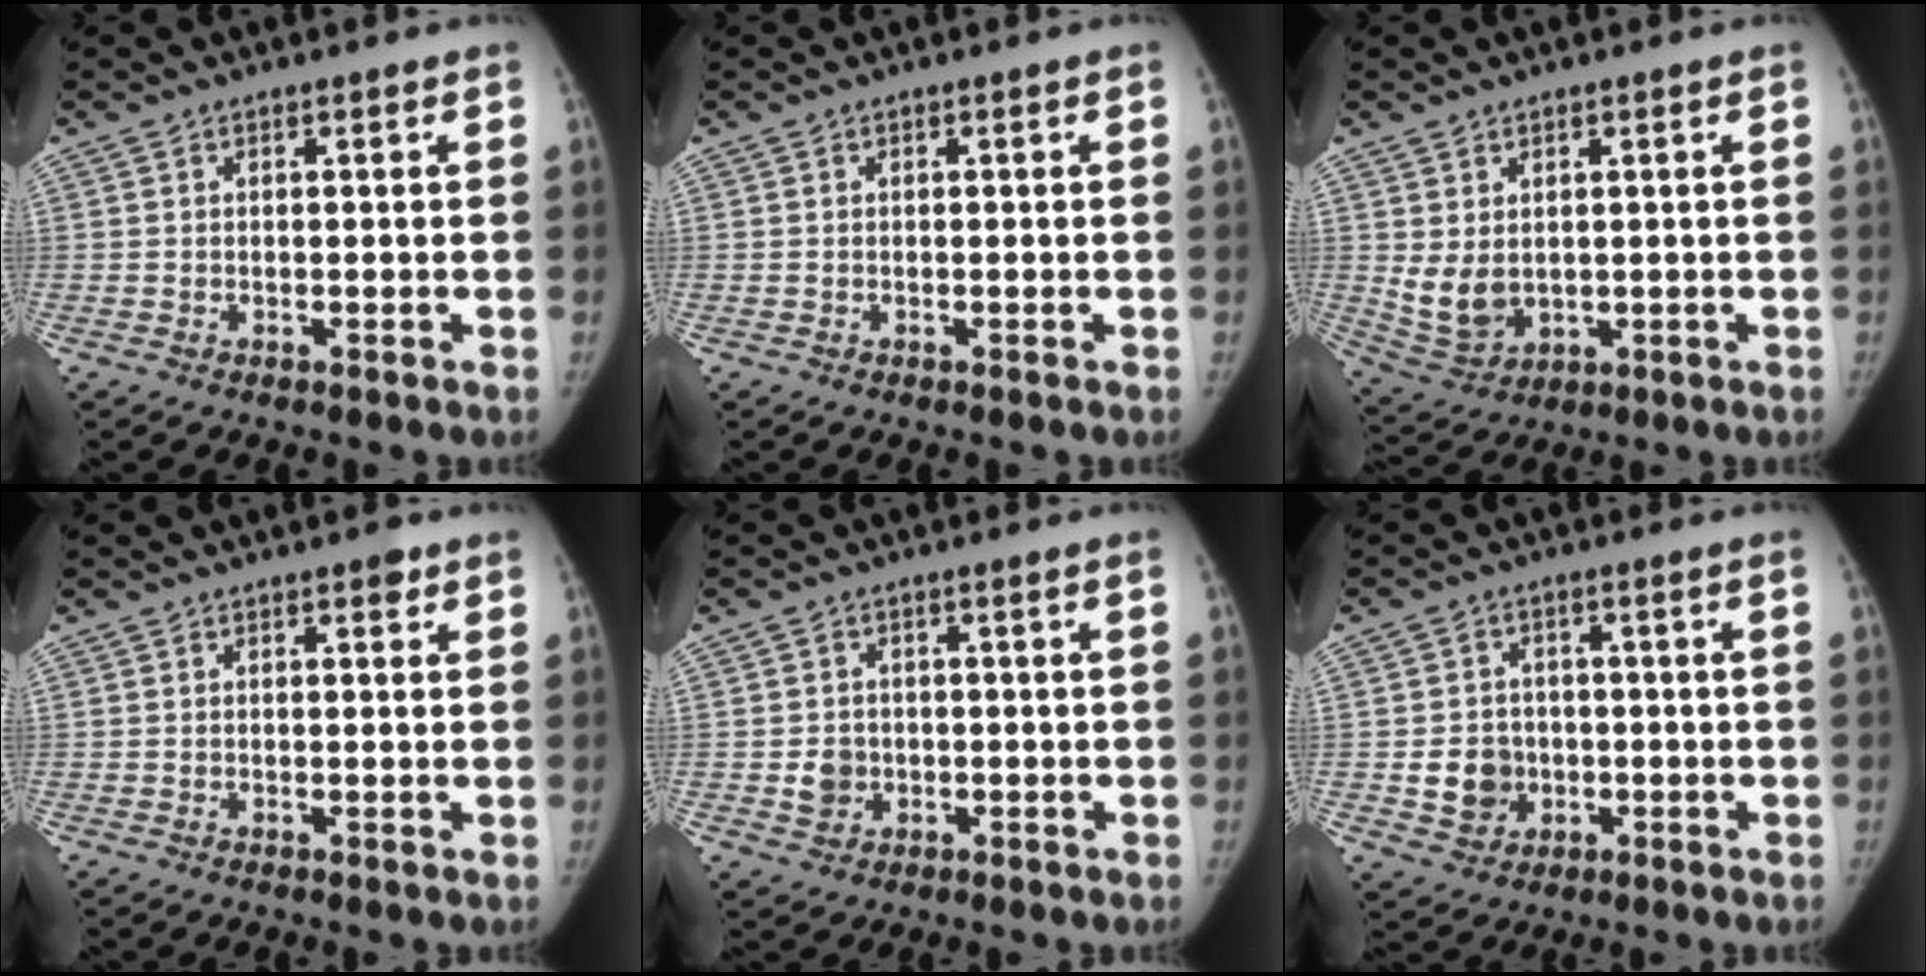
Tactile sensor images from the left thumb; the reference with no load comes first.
{"total": 0.0}
{"total": 6.4, "force": [0.7, 4.7, 4.3], "torque": [-0.066, -0.015, 0.034]}
{"total": 1.6, "force": [0.9, 0.8, 1.0], "torque": [-0.005, -0.001, 0.008]}
{"total": 3.2, "force": [-0.6, 2.9, 1.3], "torque": [-0.006, 0.006, -0.005]}
{"total": 6.2, "force": [-1.1, 5.6, 2.5], "torque": [-0.015, 0.011, -0.011]}